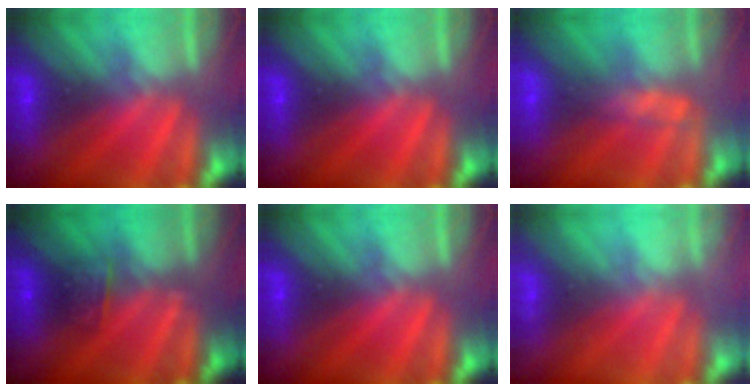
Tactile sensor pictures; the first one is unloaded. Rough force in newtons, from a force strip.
{"total": 0.0}
{"total": 2.6}
{"total": 2.5}
{"total": 0.0}
{"total": 2.3}